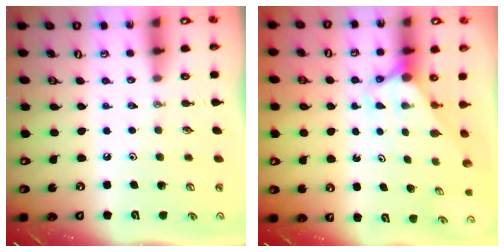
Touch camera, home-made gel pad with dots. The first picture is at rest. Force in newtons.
{"total": 2.9, "press": 2.9, "slide": 0.0}